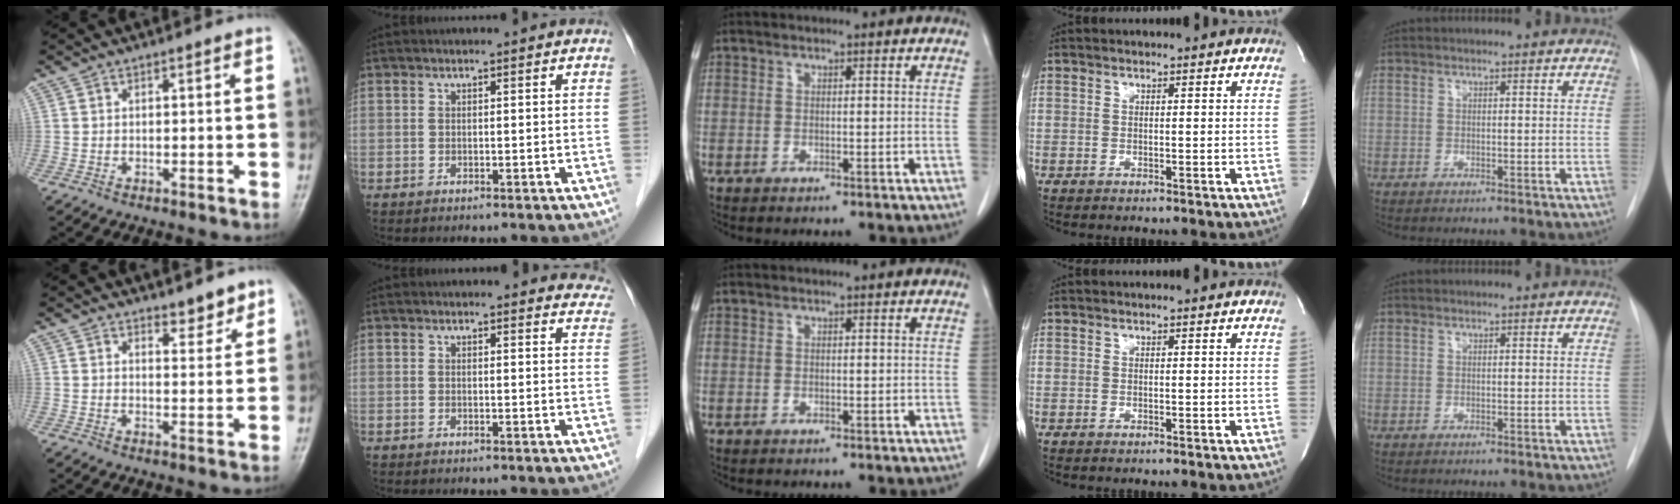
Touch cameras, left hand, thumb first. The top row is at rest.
{"thumb": {"total": 3.9, "force": [3.1, 1.6, 1.6], "torque": [-0.001, -0.023, 0.045]}, "index": {"total": 9.1, "force": [8.7, 2.5, 1.0], "torque": [0.033, -0.013, 0.058]}}